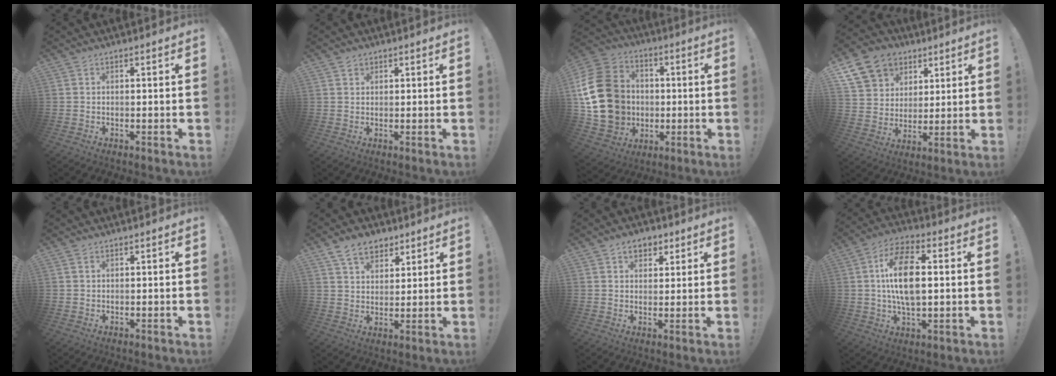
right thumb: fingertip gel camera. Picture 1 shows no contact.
{"total": 1.4, "force": [1.0, 1.0, 0.2], "torque": [0.004, -0.003, 0.018]}
{"total": 21.2, "force": [0.4, 17.8, 11.4], "torque": [-0.201, 0.013, 0.034]}
{"total": 14.8, "force": [7.5, 11.5, 5.5], "torque": [-0.081, -0.041, 0.153]}
{"total": 0.9, "force": [0.6, 0.6, 0.4], "torque": [-0.003, -0.002, 0.010]}
{"total": 9.0, "force": [5.8, 5.8, 3.6], "torque": [-0.063, -0.021, 0.114]}
{"total": 5.6, "force": [2.9, 4.2, 2.3], "torque": [-0.022, -0.009, 0.050]}
{"total": 14.5, "force": [1.6, 7.5, 12.3], "torque": [-0.215, 0.004, 0.025]}